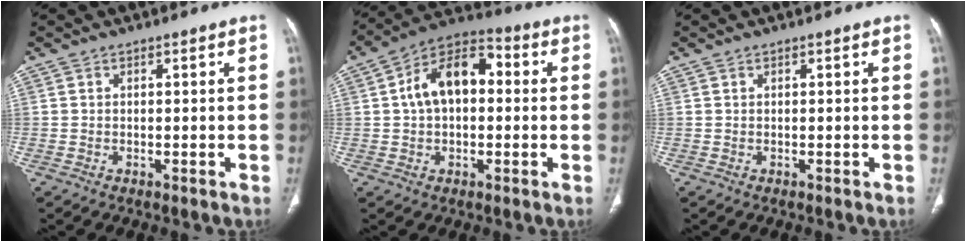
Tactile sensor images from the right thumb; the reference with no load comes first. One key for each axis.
{"total": 12.9, "fx": 1.4, "fy": 8.1, "fz": 9.9, "tx": -0.150, "ty": 0.036, "tz": 0.012}
{"total": 0.0}